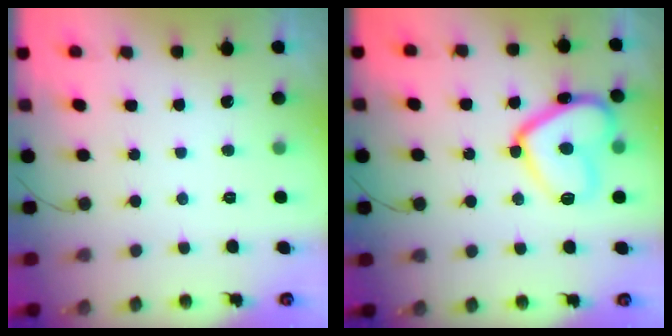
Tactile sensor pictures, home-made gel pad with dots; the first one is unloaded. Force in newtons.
{"total": 15.4, "press": 15.3, "slide": 1.4}